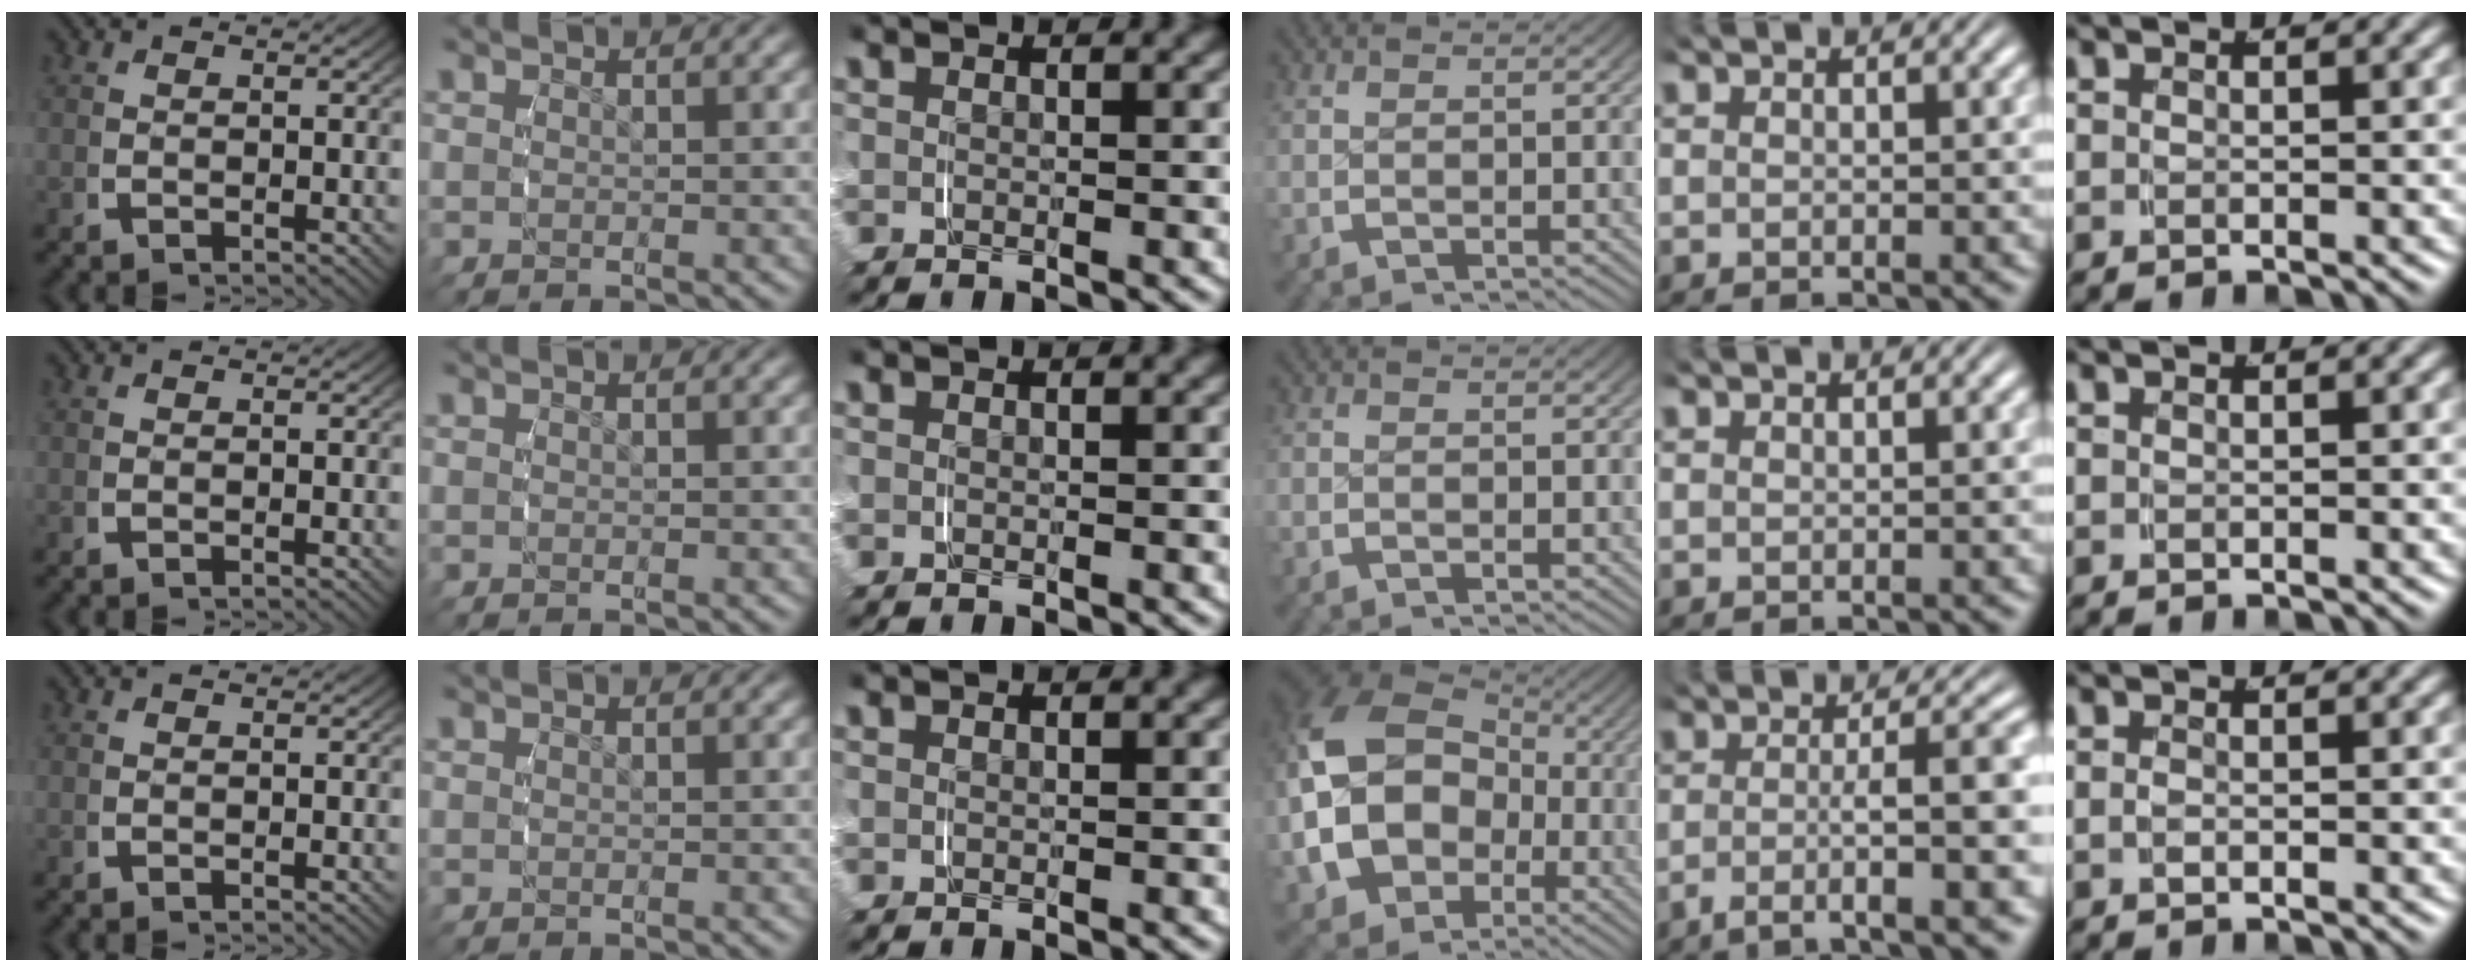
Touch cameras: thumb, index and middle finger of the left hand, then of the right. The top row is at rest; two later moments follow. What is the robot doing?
{"motion": "grasp_and_lifting", "object": "paper"}